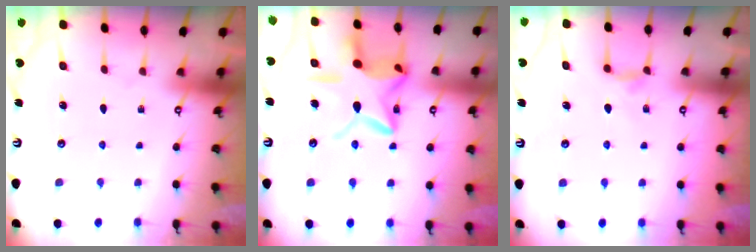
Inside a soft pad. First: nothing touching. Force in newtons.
{"total": 17.2, "press": 17.1, "slide": 1.3}
{"total": 3.8, "press": 3.8, "slide": 0.6}